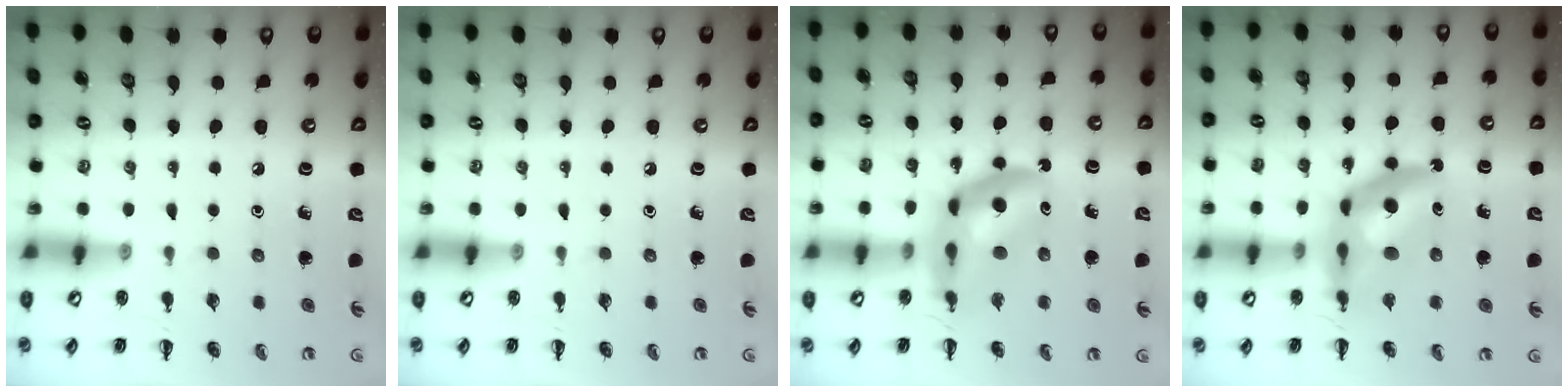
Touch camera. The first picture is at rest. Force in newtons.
{"total": 0.0}
{"total": 11.2, "press": 10.7, "slide": 3.3}
{"total": 11.9, "press": 11.3, "slide": 3.6}